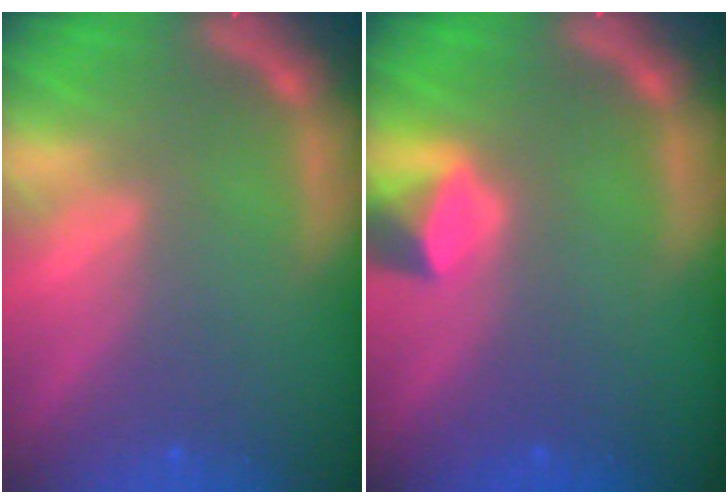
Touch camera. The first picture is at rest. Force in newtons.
{"total": 2.4}